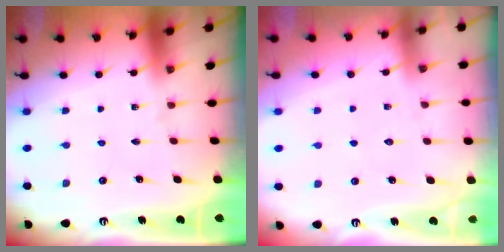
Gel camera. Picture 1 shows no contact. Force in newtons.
{"total": 4.1, "press": 4.1, "slide": 0.4}